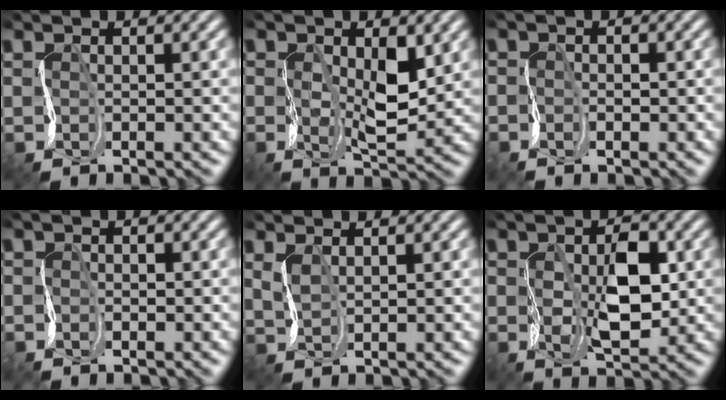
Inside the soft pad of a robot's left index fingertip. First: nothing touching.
{"total": 3.3, "force": [0.1, 1.8, 2.8], "torque": [-0.075, -0.012, 0.014]}
{"total": 1.1, "force": [-0.9, 0.1, -0.6], "torque": [-0.001, 0.000, -0.007]}
{"total": 1.3, "force": [-1.0, -0.1, -0.8], "torque": [0.001, -0.002, -0.011]}
{"total": 0.5, "force": [0.5, 0.0, 0.1], "torque": [-0.016, -0.003, 0.017]}
{"total": 4.0, "force": [-0.2, 2.3, 3.2], "torque": [-0.081, -0.007, 0.008]}